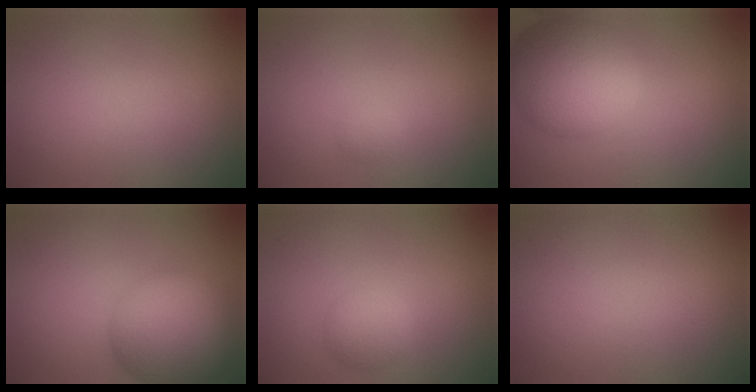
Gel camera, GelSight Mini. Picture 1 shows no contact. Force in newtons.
{"total": 0.8, "press": 0.8, "slide": 0.0}
{"total": 9.5, "press": 9.5, "slide": 0.4}
{"total": 8.6, "press": 8.6, "slide": 0.3}
{"total": 2.3, "press": 2.3, "slide": 0.1}
{"total": 0.0}